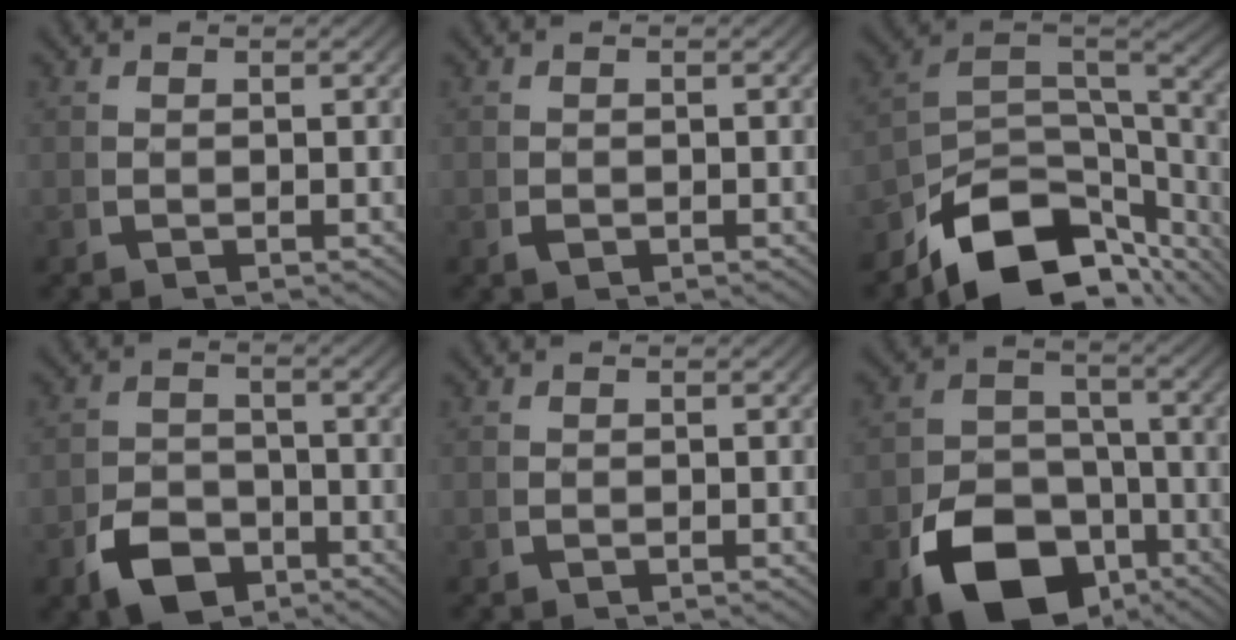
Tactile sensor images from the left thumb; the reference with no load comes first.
{"total": 0.5, "force": [-0.1, 0.3, 0.4], "torque": [-0.007, -0.001, 0.000]}
{"total": 11.9, "force": [-4.1, 7.5, 8.3], "torque": [-0.174, -0.037, -0.053]}
{"total": 5.2, "force": [-3.0, 3.3, 2.6], "torque": [-0.033, -0.016, -0.046]}
{"total": 0.0}
{"total": 12.8, "force": [-6.0, 8.7, 7.2], "torque": [-0.121, -0.051, -0.079]}